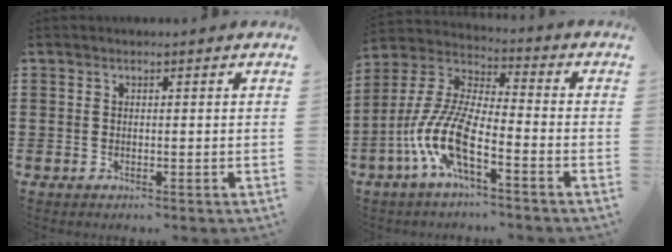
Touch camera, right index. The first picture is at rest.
{"total": 10.8, "force": [-5.7, 2.7, 8.8], "torque": [-0.224, -0.018, -0.119]}